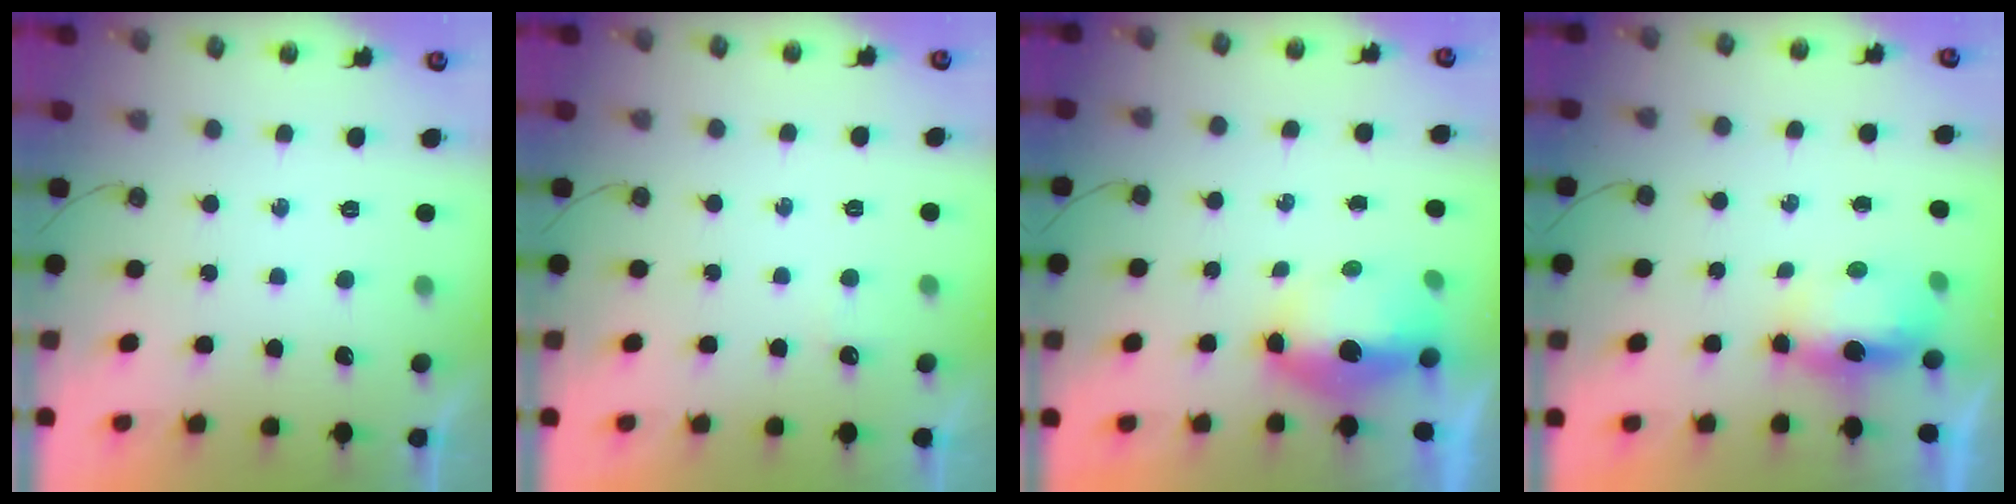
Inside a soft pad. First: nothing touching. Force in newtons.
{"total": 2.2, "press": 2.1, "slide": 0.4}
{"total": 7.4, "press": 7.3, "slide": 1.2}
{"total": 9.9, "press": 6.8, "slide": 7.2}